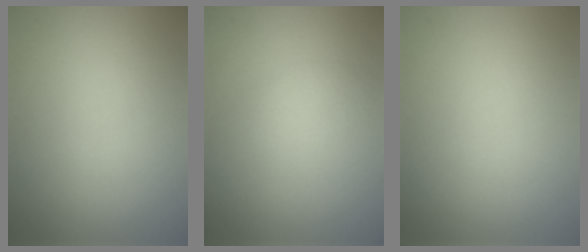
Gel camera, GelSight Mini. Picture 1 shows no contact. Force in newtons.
{"total": 1.4, "press": 1.4, "slide": 0.1}
{"total": 0.0}